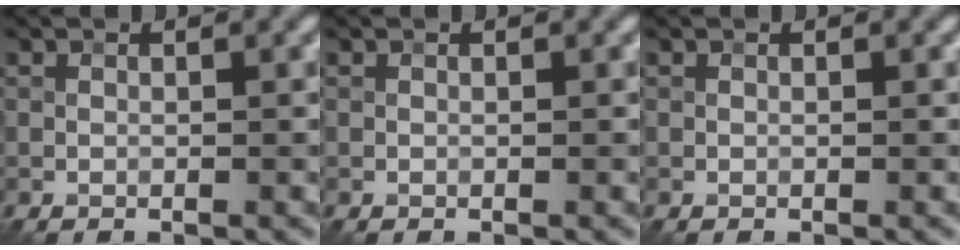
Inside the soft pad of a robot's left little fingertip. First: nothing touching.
{"total": 0.0}
{"total": 0.0}